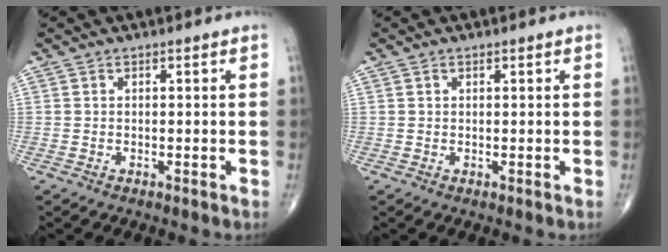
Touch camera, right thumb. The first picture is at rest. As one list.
[{"total": 0.5, "force": [0.3, 0.3, 0.3], "torque": [-0.003, -0.001, 0.005]}]